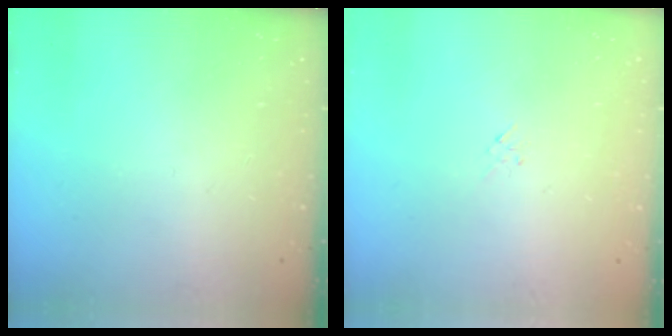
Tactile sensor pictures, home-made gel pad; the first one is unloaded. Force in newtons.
{"total": 1.3, "press": 1.3, "slide": 0.4}